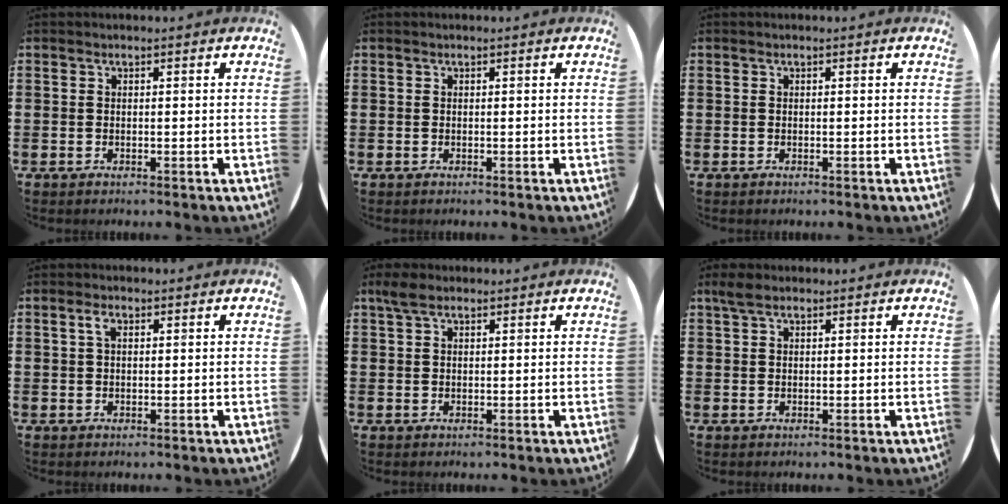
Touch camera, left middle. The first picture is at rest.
{"total": 0.0}
{"total": 0.0}
{"total": 1.8, "force": [0.8, 0.9, 1.4], "torque": [-0.024, 0.003, 0.011]}
{"total": 2.1, "force": [1.5, 1.0, 1.2], "torque": [-0.019, 0.003, 0.025]}
{"total": 1.8, "force": [1.3, 0.8, 1.0], "torque": [-0.023, 0.006, 0.024]}